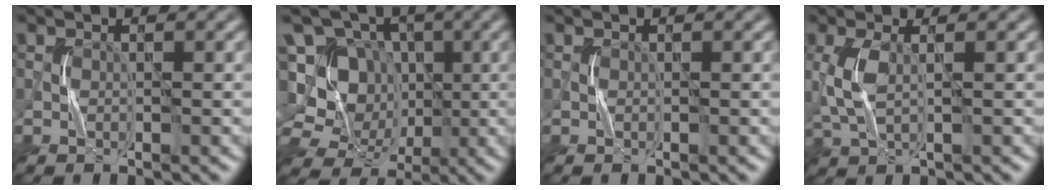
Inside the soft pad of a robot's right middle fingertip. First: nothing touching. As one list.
[{"total": 12.6, "force": [-0.4, 11.6, 4.8], "torque": [-0.141, 0.036, -0.027]}, {"total": 0.0}, {"total": 2.7, "force": [0.4, 0.9, 2.5], "torque": [-0.067, 0.002, 0.011]}]